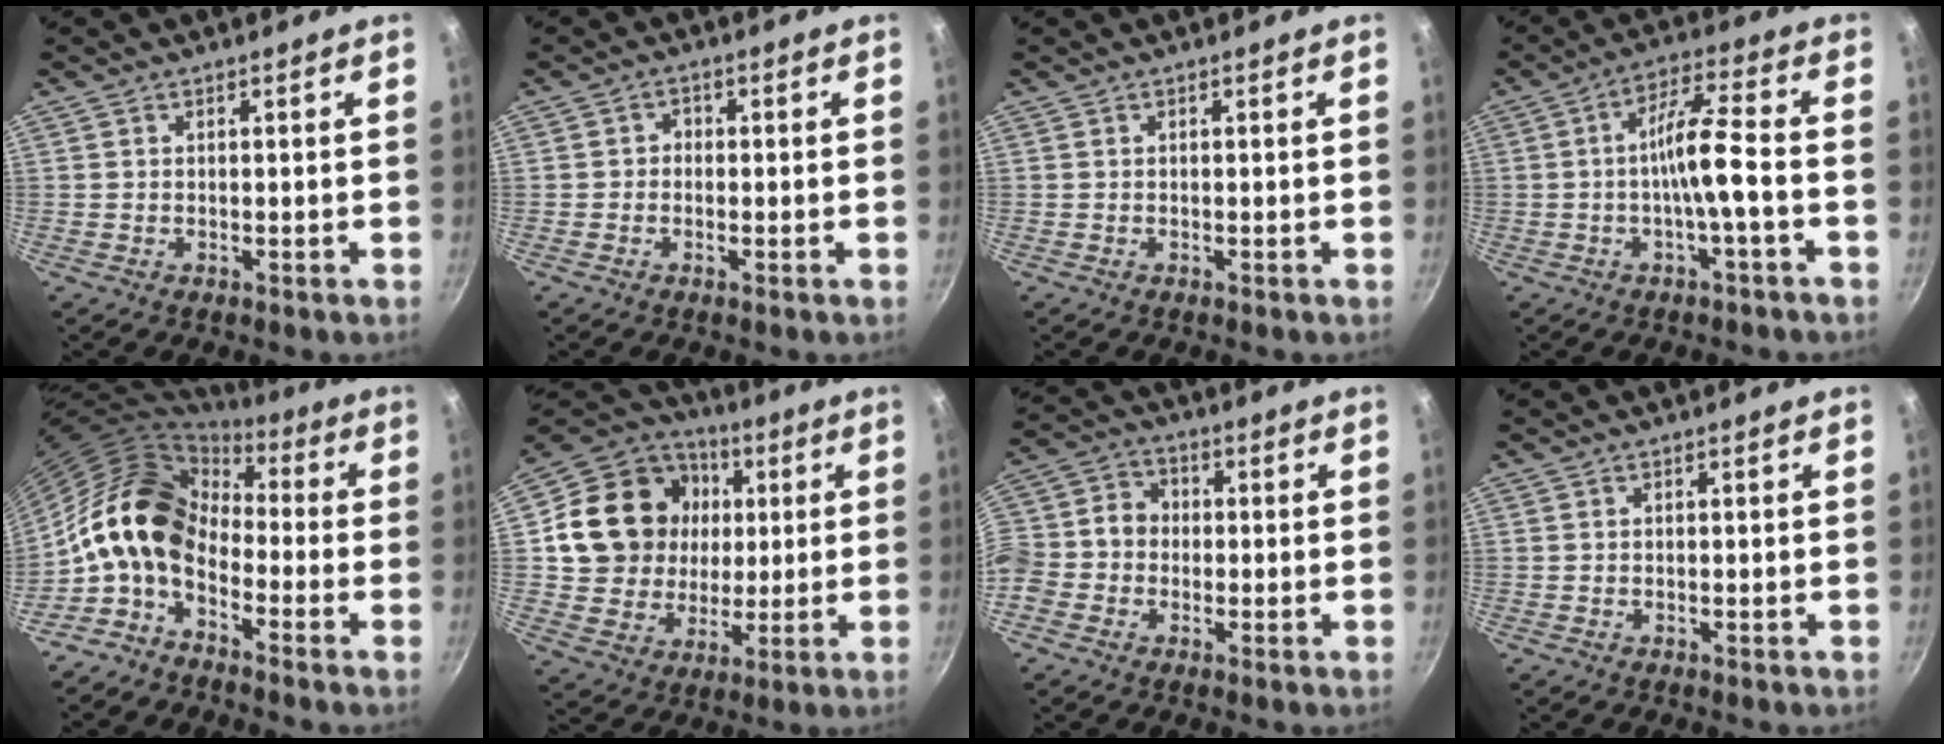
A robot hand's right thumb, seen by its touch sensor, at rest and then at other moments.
{"total": 1.8, "force": [-0.4, 1.6, 0.7], "torque": [-0.001, 0.005, -0.013]}
{"total": 0.0}
{"total": 8.5, "force": [-2.1, 1.3, 8.2], "torque": [-0.154, 0.034, -0.040]}
{"total": 13.2, "force": [-2.7, 8.9, 9.4], "torque": [-0.148, 0.049, -0.077]}
{"total": 20.5, "force": [3.5, 17.6, 9.9], "torque": [-0.165, 0.018, 0.066]}
{"total": 11.8, "force": [-1.7, 10.2, 5.7], "torque": [-0.105, 0.039, -0.051]}
{"total": 0.0}